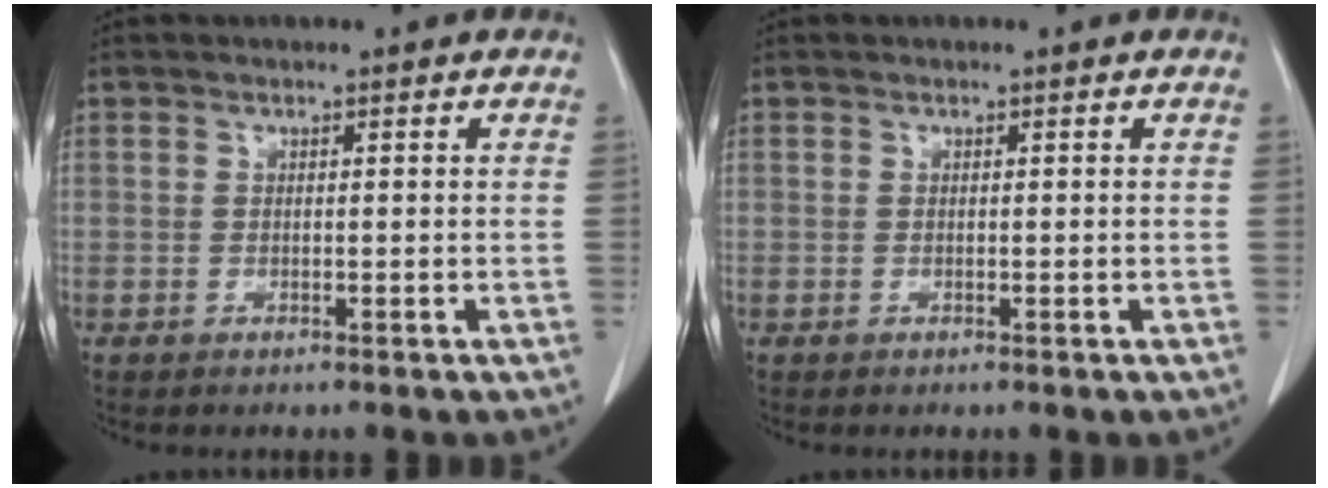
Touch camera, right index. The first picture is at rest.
{"total": 0.0}